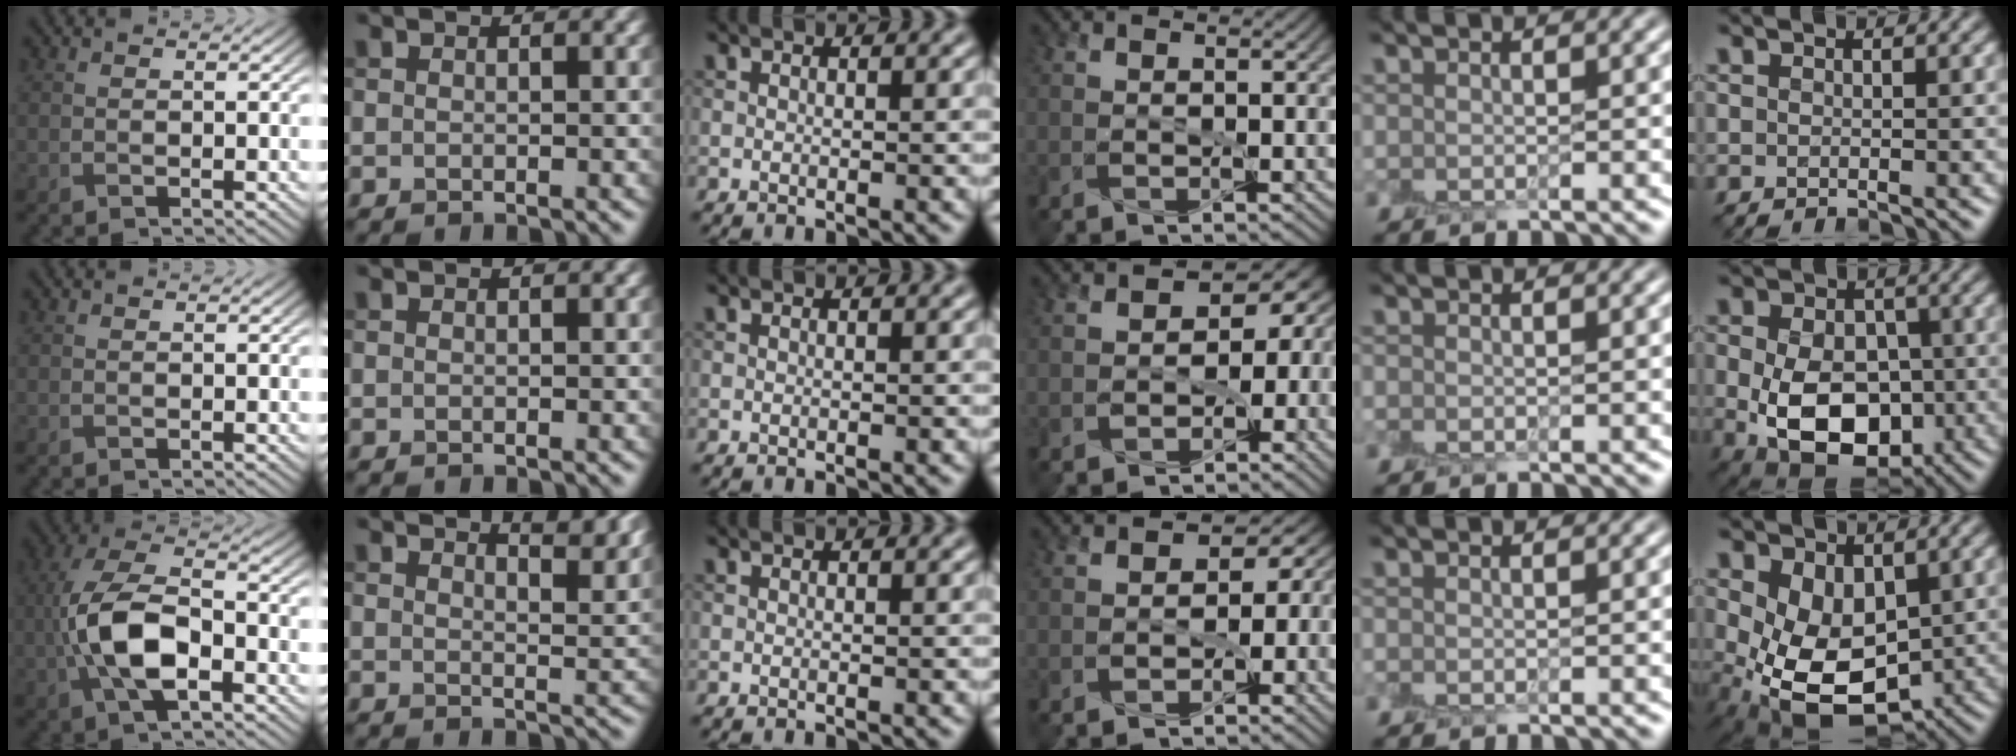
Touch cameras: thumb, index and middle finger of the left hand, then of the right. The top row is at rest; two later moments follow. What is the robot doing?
{"motion": "peel", "object": "lint roller sheet"}